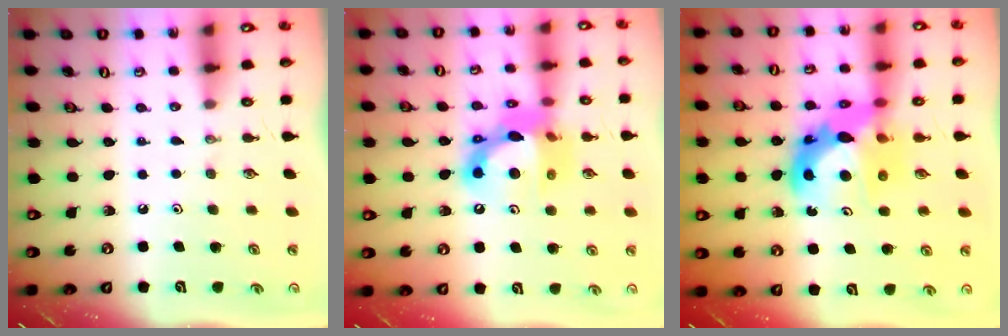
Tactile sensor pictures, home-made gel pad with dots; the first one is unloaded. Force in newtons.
{"total": 15.4, "press": 15.4, "slide": 1.2}
{"total": 13.7, "press": 13.7, "slide": 1.0}